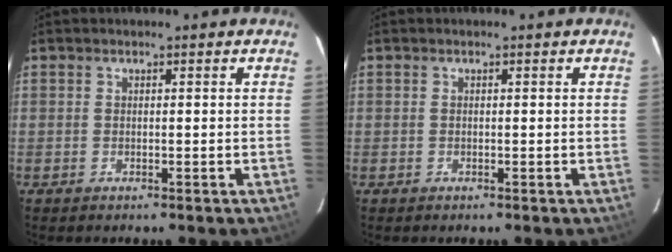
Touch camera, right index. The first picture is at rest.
{"total": 0.0}